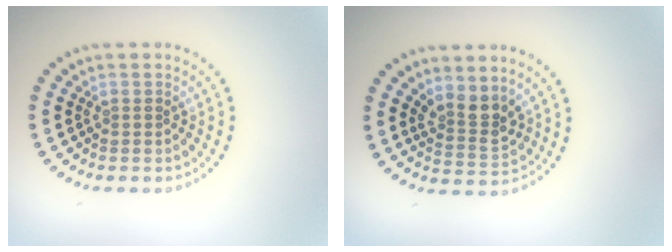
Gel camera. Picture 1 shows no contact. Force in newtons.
{"total": 2.7, "press": 2.2, "slide": 1.5}